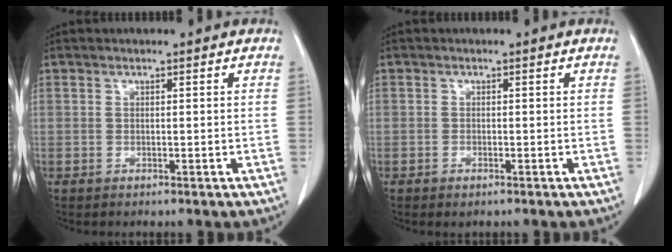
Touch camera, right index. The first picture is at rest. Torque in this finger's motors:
{"motor_torque": [0.21, -0.17, 0.06, 0.01]}